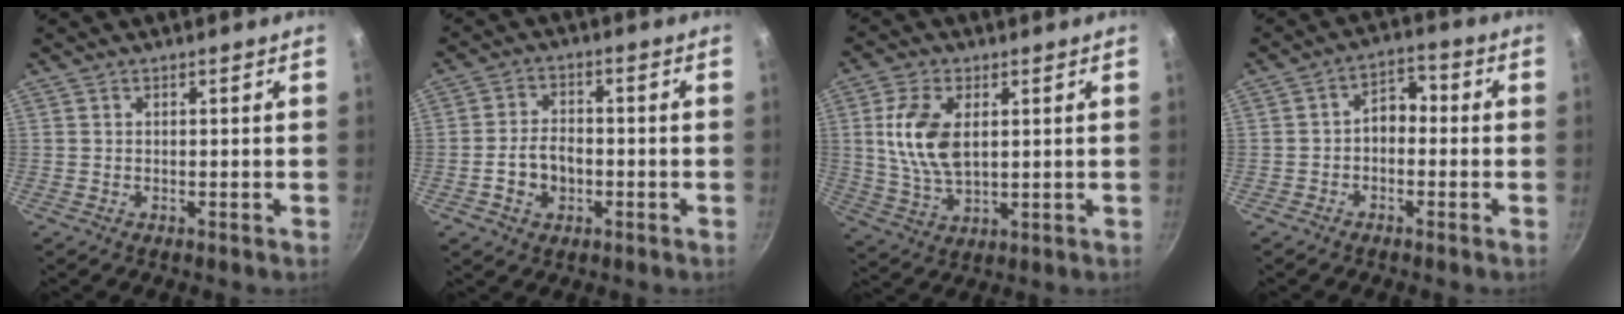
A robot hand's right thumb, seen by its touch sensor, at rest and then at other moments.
{"total": 6.5, "force": [-1.9, 4.5, 4.2], "torque": [-0.064, 0.020, -0.037]}
{"total": 11.0, "force": [2.2, 6.2, 8.8], "torque": [-0.167, -0.009, 0.045]}
{"total": 5.0, "force": [-1.0, 3.6, 3.3], "torque": [-0.026, 0.026, -0.028]}